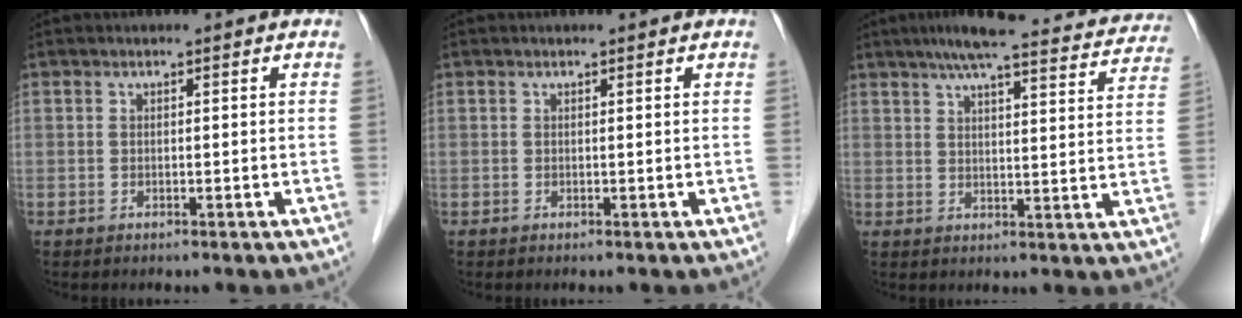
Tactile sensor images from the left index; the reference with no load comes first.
{"total": 0.0}
{"total": 23.0, "force": [20.5, 3.3, 10.0], "torque": [-0.139, 0.003, 0.247]}